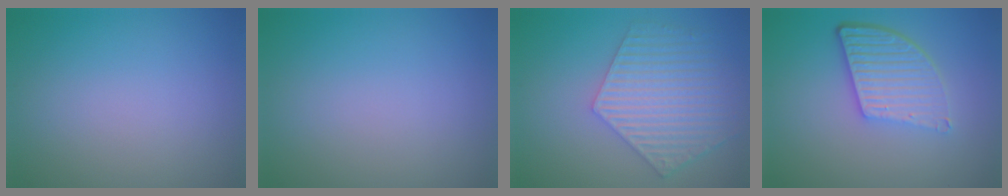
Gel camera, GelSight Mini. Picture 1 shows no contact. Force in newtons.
{"total": 0.0}
{"total": 6.5, "press": 5.0, "slide": 4.2}
{"total": 5.6, "press": 4.0, "slide": 4.0}